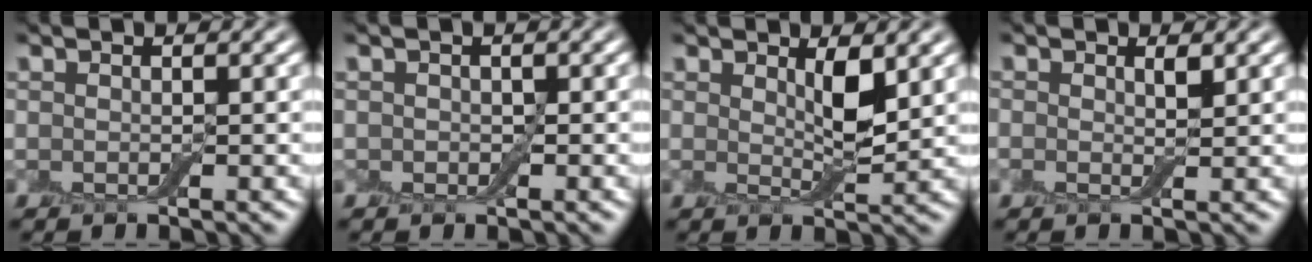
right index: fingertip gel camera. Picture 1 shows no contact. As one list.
[{"total": 0.8, "force": [-0.1, 0.8, 0.2], "torque": [-0.004, 0.000, -0.007]}, {"total": 1.8, "force": [1.1, 0.2, 1.4], "torque": [-0.025, -0.004, 0.020]}, {"total": 0.7, "force": [0.3, 0.4, 0.5], "torque": [-0.004, -0.002, 0.003]}]